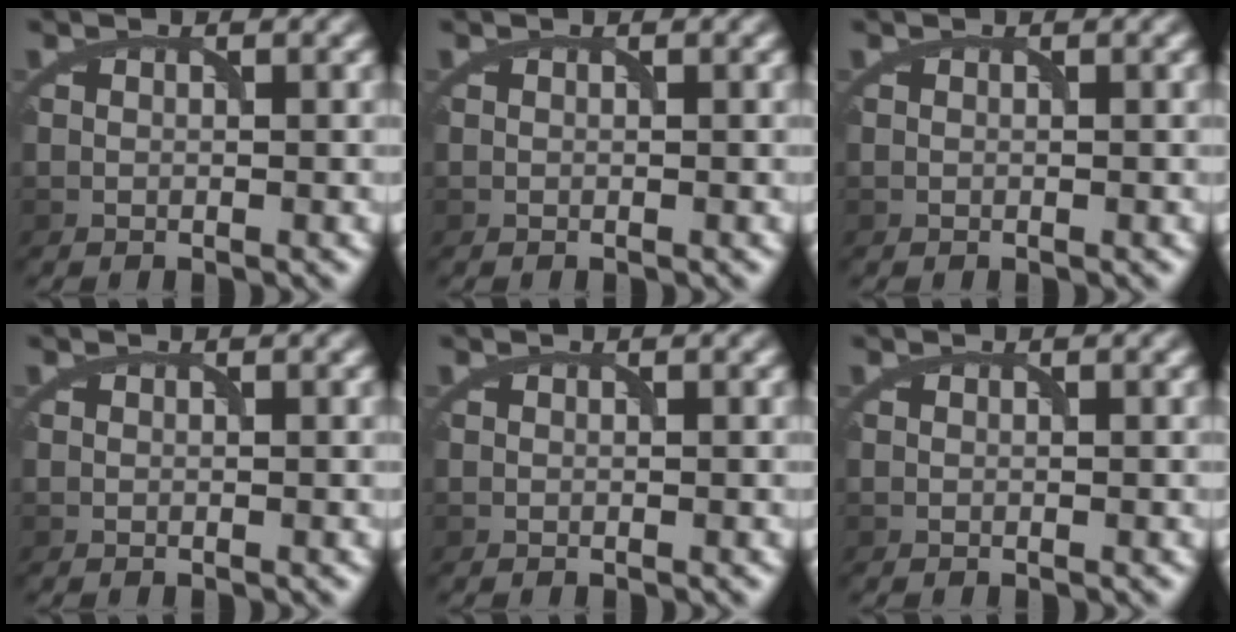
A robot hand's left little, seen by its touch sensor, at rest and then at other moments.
{"total": 0.0}
{"total": 0.0}
{"total": 0.0}
{"total": 0.0}
{"total": 0.0}